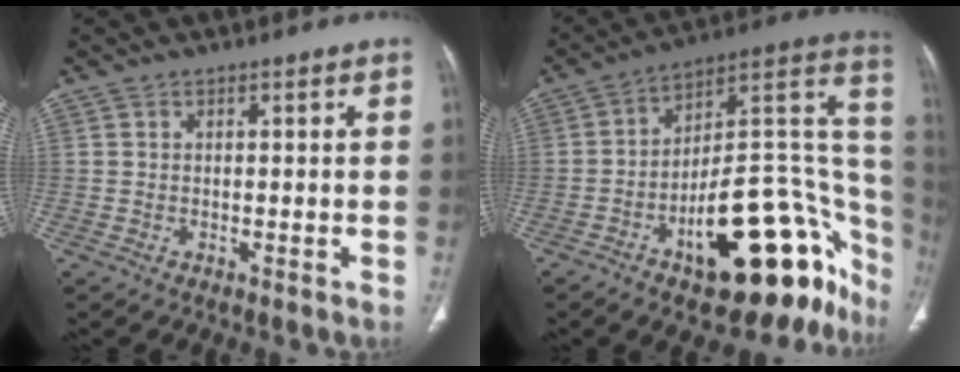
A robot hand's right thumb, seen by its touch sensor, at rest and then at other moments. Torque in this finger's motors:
{"motor_torque": [3.26, 1.75, 1.27, -1.50, 0.40]}